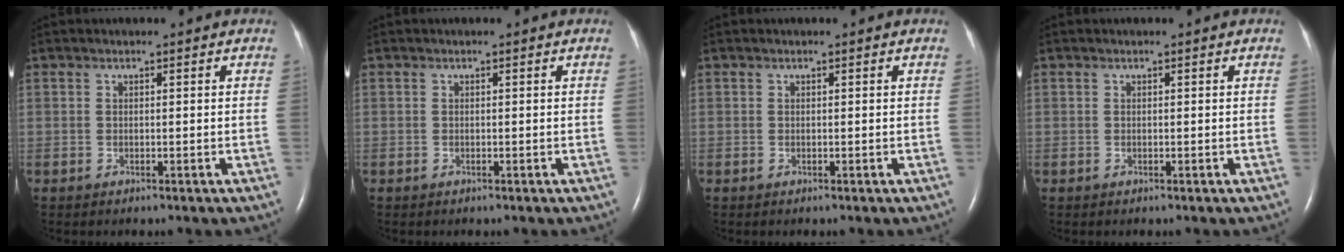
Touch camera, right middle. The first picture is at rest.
{"total": 0.0}
{"total": 0.0}
{"total": 0.0}